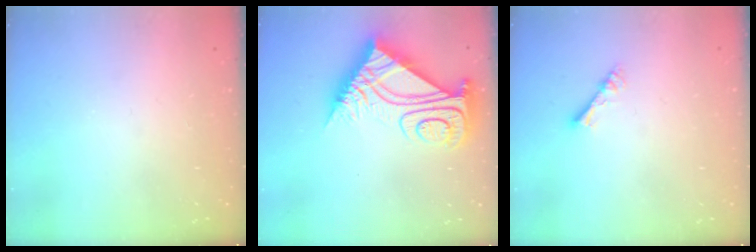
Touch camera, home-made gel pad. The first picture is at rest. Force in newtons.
{"total": 13.2, "press": 13.2, "slide": 1.3}
{"total": 2.8, "press": 2.8, "slide": 0.4}